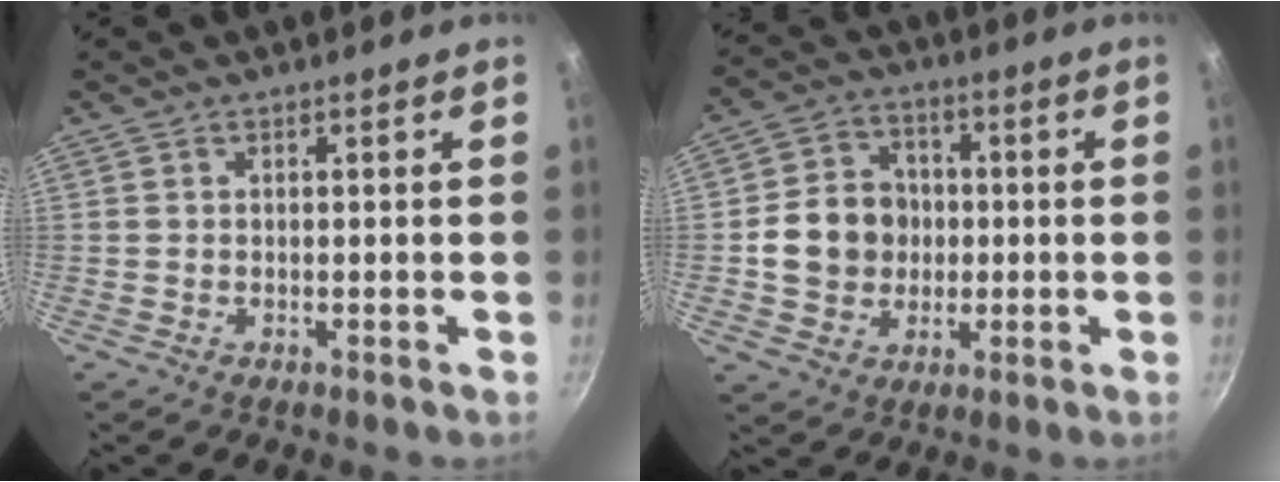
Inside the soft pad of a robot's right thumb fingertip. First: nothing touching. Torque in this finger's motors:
{"motor_torque": [1.17, 1.91, 0.84, -0.85, -0.01]}